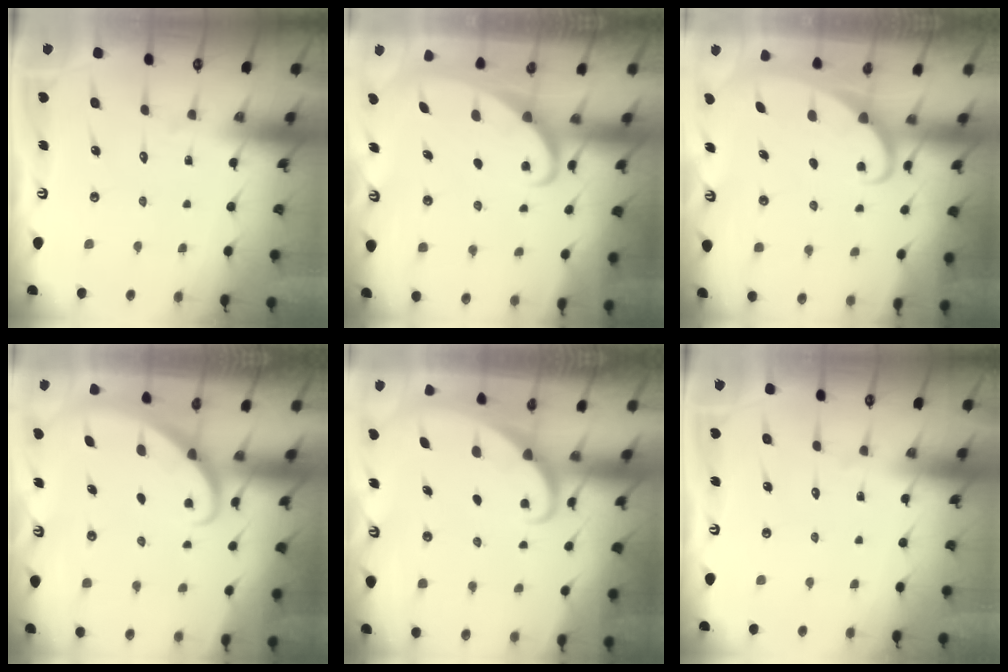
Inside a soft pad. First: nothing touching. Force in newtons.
{"total": 2.2, "press": 2.2, "slide": 0.3}
{"total": 1.9, "press": 1.9, "slide": 0.1}
{"total": 2.3, "press": 2.3, "slide": 0.1}
{"total": 2.3, "press": 2.3, "slide": 0.2}
{"total": 0.0}